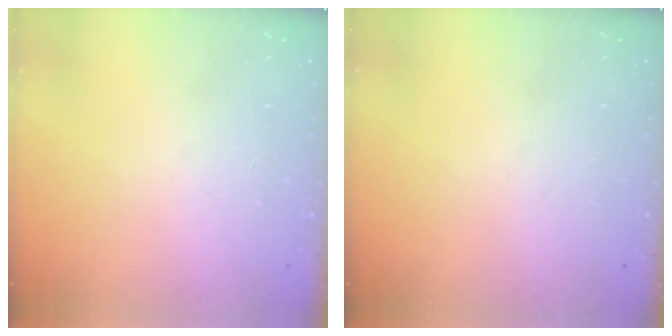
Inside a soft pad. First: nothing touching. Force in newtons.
{"total": 0.0}